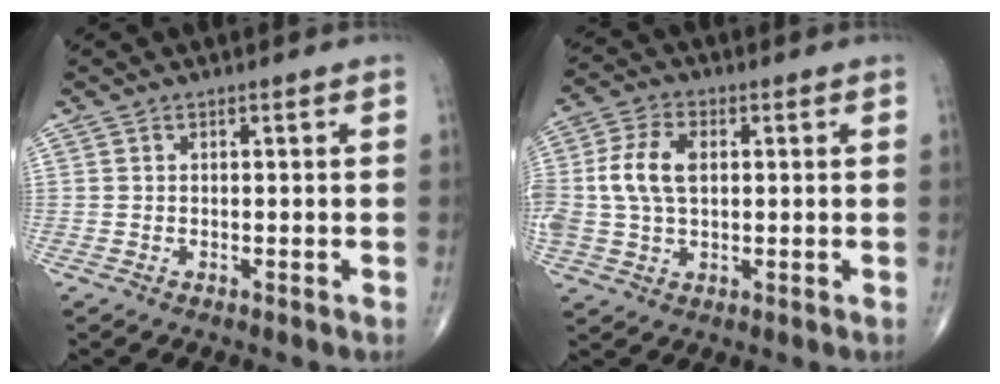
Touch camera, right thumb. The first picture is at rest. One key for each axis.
{"total": 9.1, "fx": 1.0, "fy": 5.6, "fz": 7.1, "tx": -0.157, "ty": 0.012, "tz": 0.020}